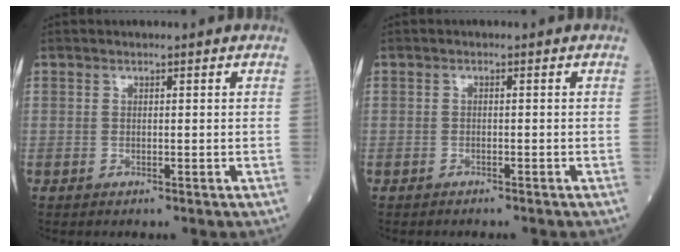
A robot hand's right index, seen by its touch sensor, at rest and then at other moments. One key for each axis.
{"total": 1.6, "fx": -1.2, "fy": 0.6, "fz": 0.8, "tx": -0.021, "ty": -0.004, "tz": -0.011}